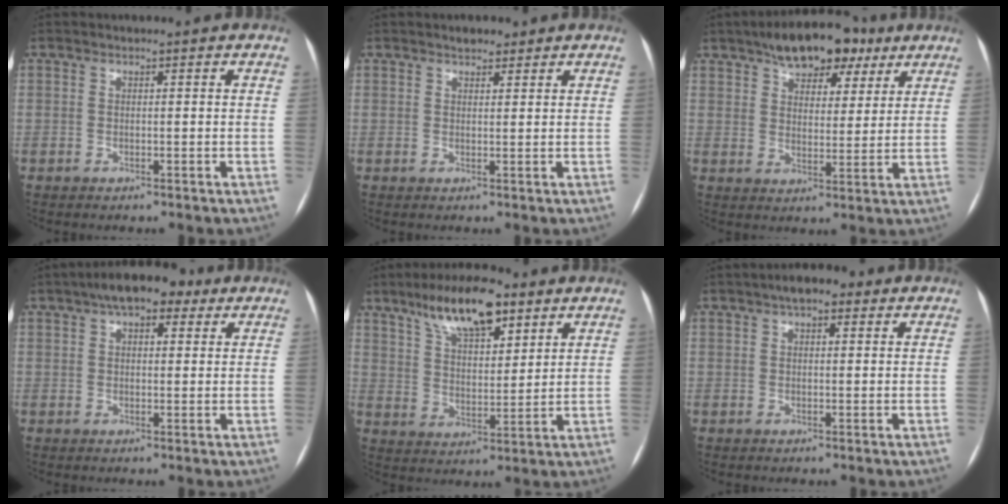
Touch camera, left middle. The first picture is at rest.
{"total": 2.3, "force": [1.8, 1.1, 0.9], "torque": [-0.015, 0.005, 0.025]}
{"total": 12.7, "force": [8.5, 6.0, 7.3], "torque": [-0.103, 0.029, 0.132]}
{"total": 8.8, "force": [5.3, 3.9, 5.9], "torque": [-0.091, 0.030, 0.078]}
{"total": 12.2, "force": [8.0, 4.0, 8.3], "torque": [-0.145, 0.013, 0.142]}
{"total": 4.8, "force": [2.8, 2.0, 3.3], "torque": [-0.050, 0.020, 0.037]}